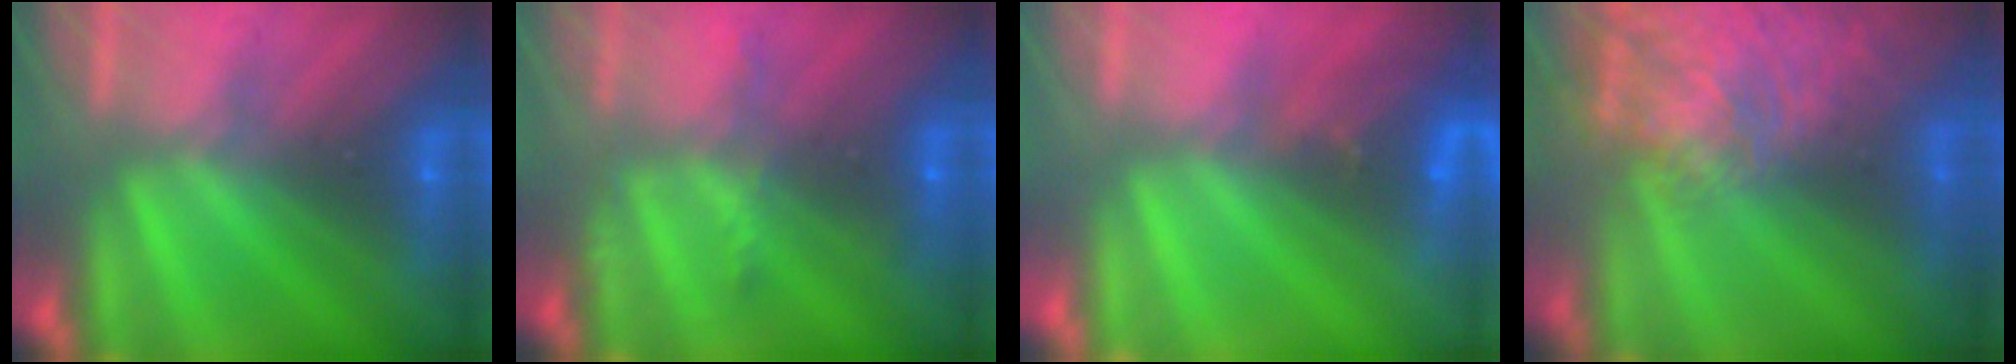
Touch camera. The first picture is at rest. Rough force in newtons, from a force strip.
{"total": 2.3}
{"total": 2.7}
{"total": 10.8}